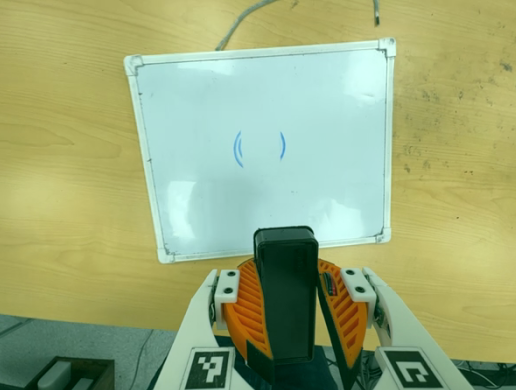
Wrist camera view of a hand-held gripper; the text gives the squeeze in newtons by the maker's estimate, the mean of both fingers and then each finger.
{"total": 10.1, "left": 10.1, "right": 10.2}